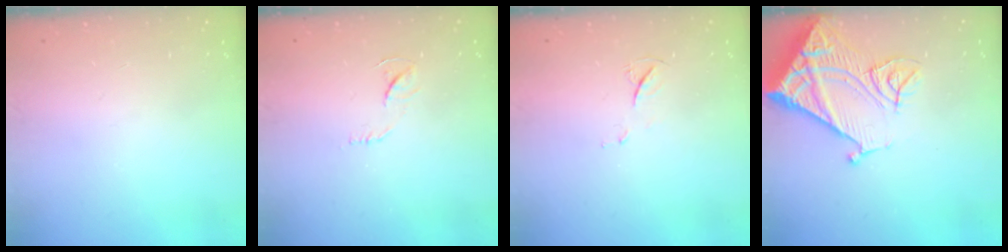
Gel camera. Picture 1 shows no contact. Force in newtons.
{"total": 6.1, "press": 6.1, "slide": 0.3}
{"total": 4.5, "press": 4.5, "slide": 0.6}
{"total": 18.4, "press": 18.3, "slide": 2.4}